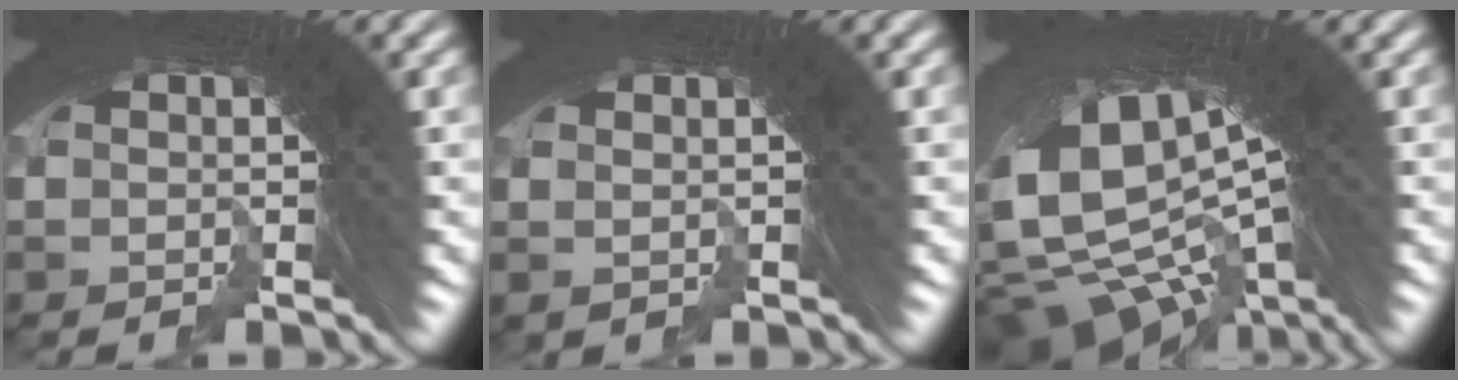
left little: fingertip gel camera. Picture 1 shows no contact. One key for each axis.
{"total": 1.4, "fx": 0.6, "fy": 0.9, "fz": 0.9, "tx": -0.017, "ty": 0.008, "tz": 0.009}
{"total": 17.1, "fx": -4.0, "fy": 11.3, "fz": 12.2, "tx": -0.256, "ty": -0.052, "tz": -0.050}